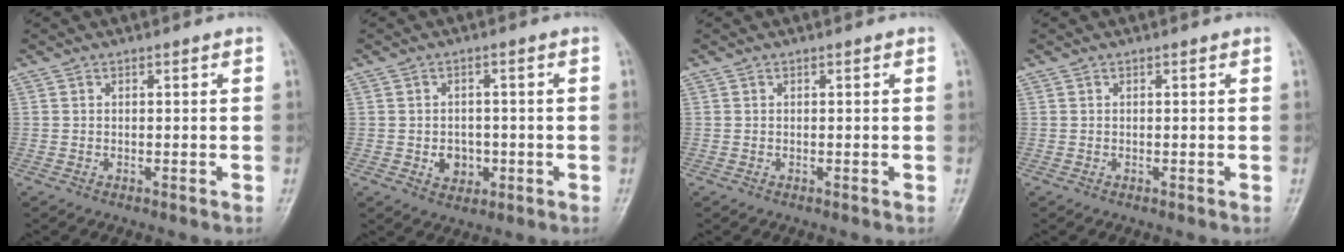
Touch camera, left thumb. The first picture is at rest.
{"total": 4.1, "force": [-1.0, 3.4, 2.1], "torque": [-0.009, 0.007, -0.009]}
{"total": 0.0}
{"total": 0.0}